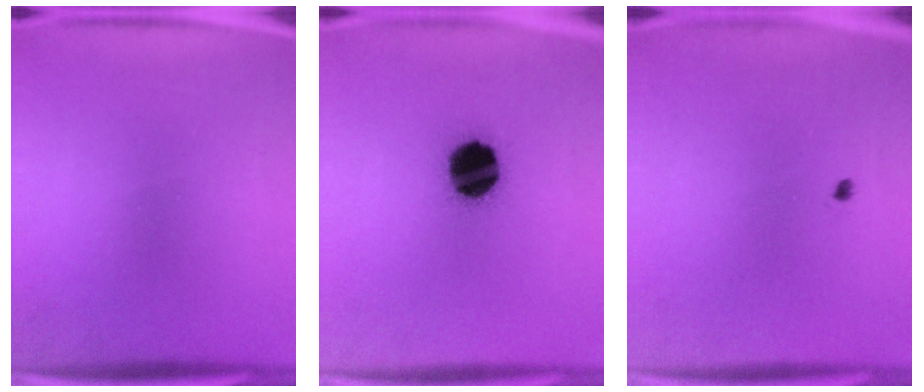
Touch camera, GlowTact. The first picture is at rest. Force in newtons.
{"total": 15.3}
{"total": 0.6}